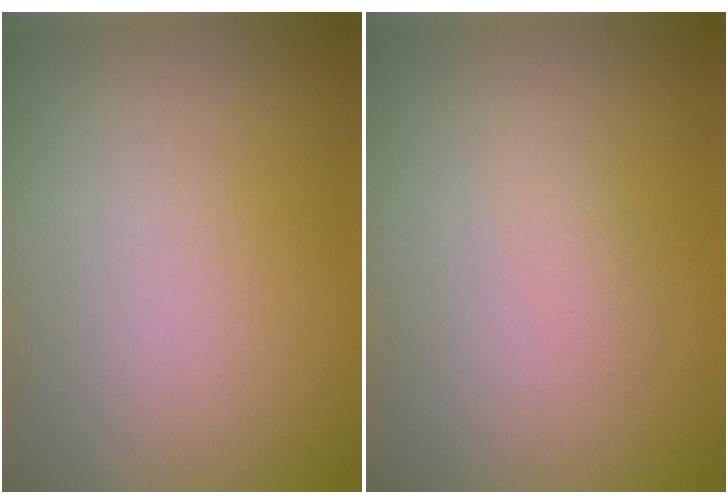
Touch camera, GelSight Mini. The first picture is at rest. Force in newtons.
{"total": 0.9, "press": 0.9, "slide": 0.0}